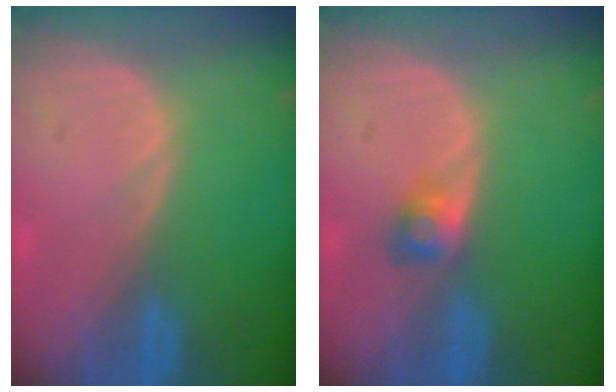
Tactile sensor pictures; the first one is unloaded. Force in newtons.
{"total": 2.5, "press": 2.4, "slide": 0.8}